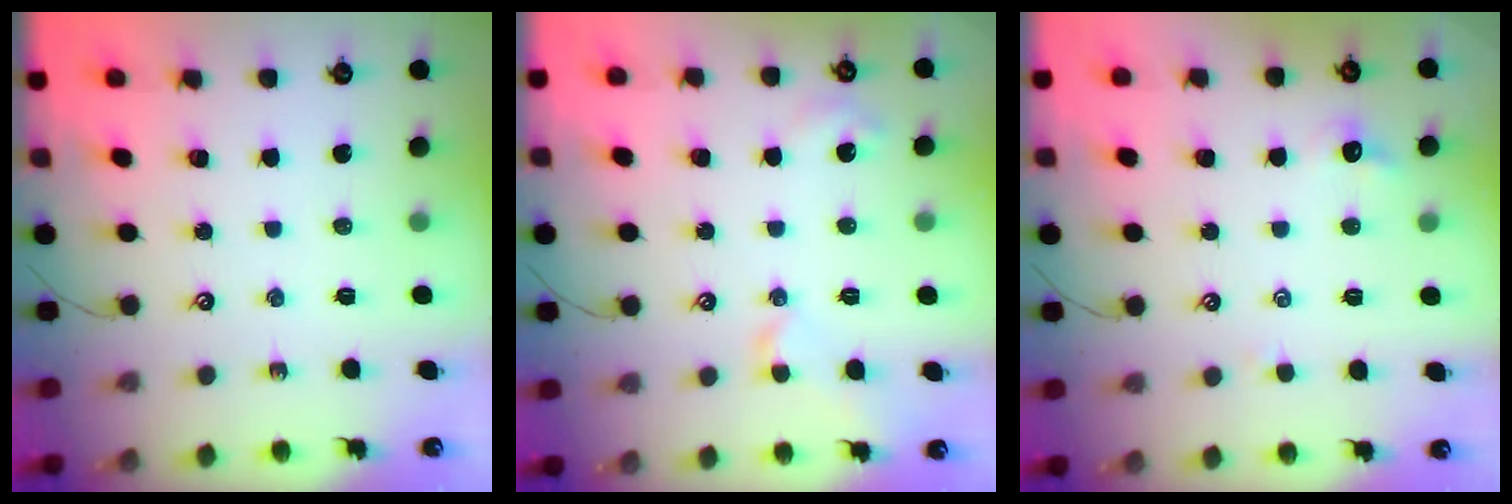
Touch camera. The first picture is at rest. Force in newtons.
{"total": 2.1, "press": 2.0, "slide": 0.6}
{"total": 0.9, "press": 0.6, "slide": 0.6}